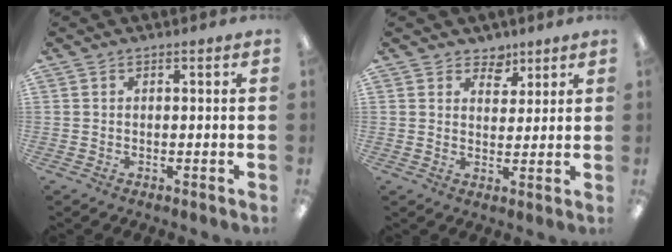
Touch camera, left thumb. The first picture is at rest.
{"total": 4.4, "force": [3.5, 2.7, 0.5], "torque": [-0.002, -0.021, 0.060]}